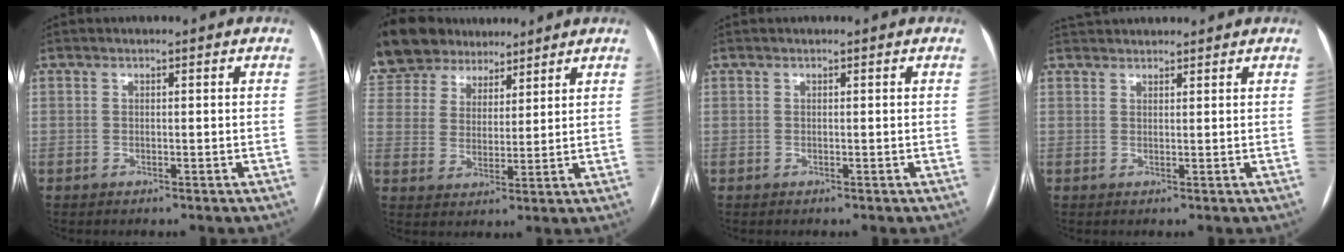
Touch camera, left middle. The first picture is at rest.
{"total": 17.1, "force": [13.6, 8.8, 5.5], "torque": [-0.143, 0.048, 0.246]}
{"total": 0.0}
{"total": 6.1, "force": [5.8, 1.2, 1.6], "torque": [-0.024, 0.042, 0.086]}